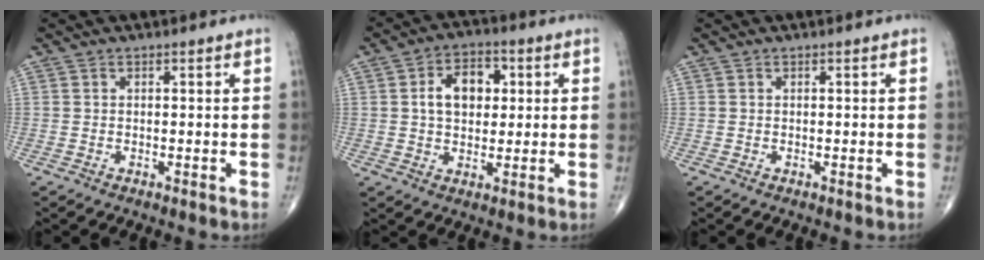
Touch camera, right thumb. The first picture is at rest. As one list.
[{"total": 8.6, "force": [1.2, 5.9, 6.1], "torque": [-0.078, 0.015, 0.014]}, {"total": 0.0}]